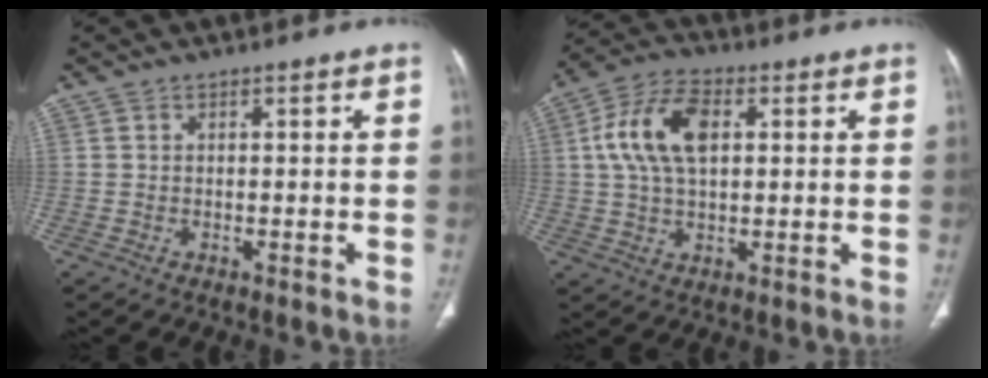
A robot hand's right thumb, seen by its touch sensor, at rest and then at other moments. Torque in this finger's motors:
{"motor_torque": [0.11, 0.31, 0.24, -0.16, 0.16]}